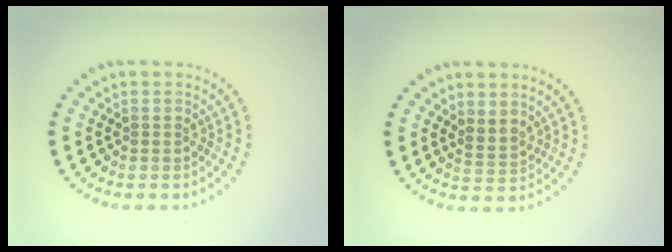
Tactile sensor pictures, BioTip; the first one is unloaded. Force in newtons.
{"total": 1.8, "press": 1.2, "slide": 1.2}